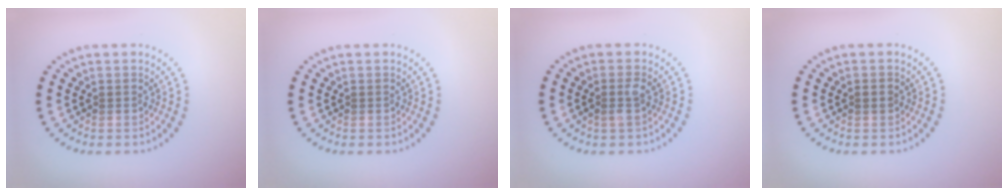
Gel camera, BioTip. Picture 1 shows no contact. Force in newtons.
{"total": 0.0}
{"total": 1.2, "press": 1.1, "slide": 0.4}
{"total": 0.8, "press": 0.8, "slide": 0.3}